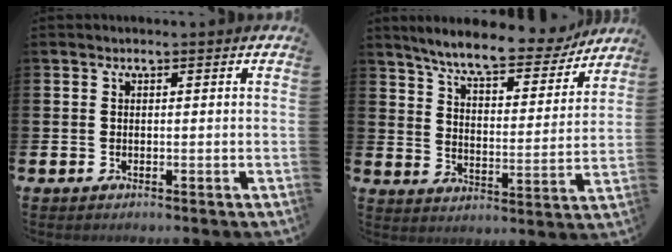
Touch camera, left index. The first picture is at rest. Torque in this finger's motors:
{"motor_torque": [1.04, -1.10, 0.70, 0.20]}